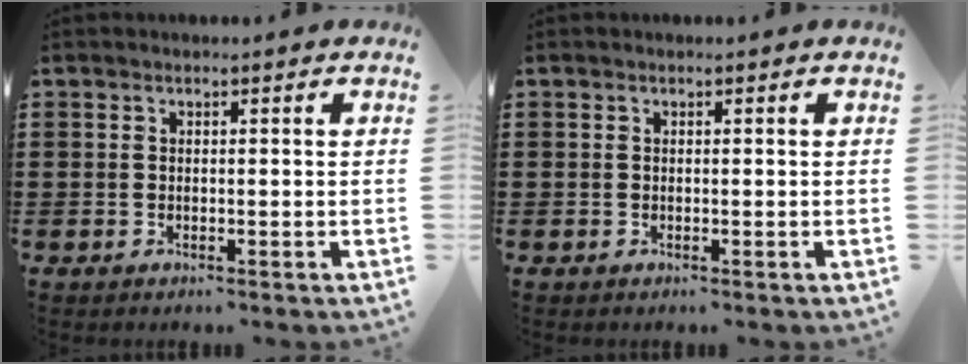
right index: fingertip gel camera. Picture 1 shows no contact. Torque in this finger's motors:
{"motor_torque": [0.05, 1.26, 0.00, 0.00]}